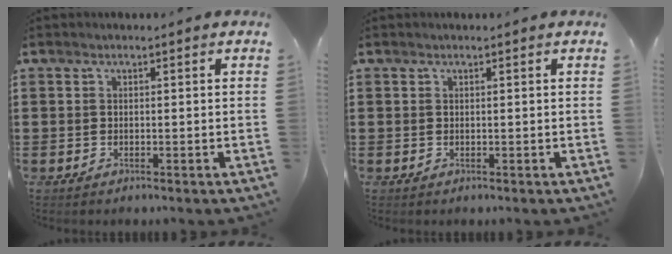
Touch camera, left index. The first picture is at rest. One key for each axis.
{"total": 0.0}